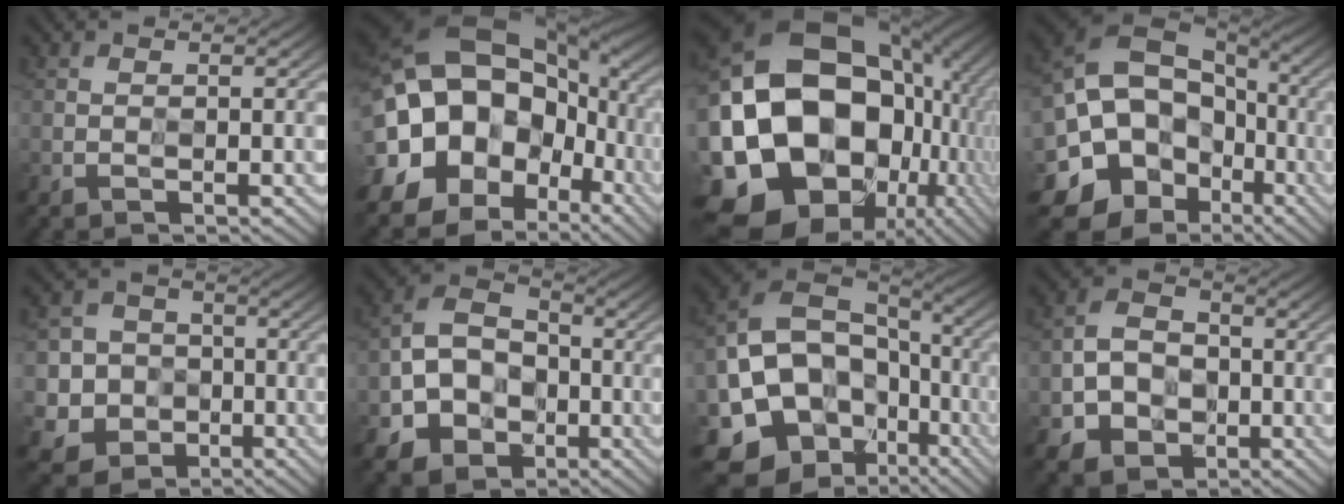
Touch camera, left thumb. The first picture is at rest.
{"total": 20.0, "force": [-2.4, 15.4, 12.5], "torque": [-0.226, -0.010, -0.058]}
{"total": 23.6, "force": [-3.9, 19.8, 12.1], "torque": [-0.278, 0.002, -0.094]}
{"total": 18.2, "force": [-3.5, 16.1, 7.7], "torque": [-0.164, -0.003, -0.080]}
{"total": 6.2, "force": [-0.8, 6.2, 0.5], "torque": [-0.031, -0.007, -0.033]}
{"total": 7.9, "force": [-2.0, 6.8, 3.6], "torque": [-0.071, 0.004, -0.054]}
{"total": 17.6, "force": [-5.4, 14.9, 7.6], "torque": [-0.163, -0.015, -0.096]}
{"total": 5.7, "force": [-1.2, 5.1, 2.3], "torque": [-0.053, 0.001, -0.032]}